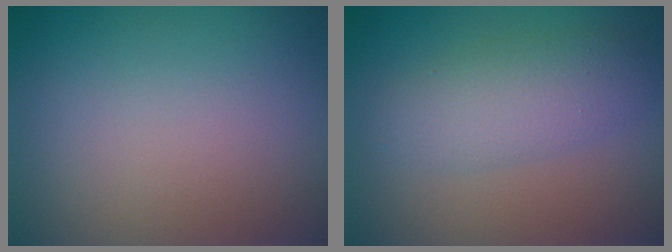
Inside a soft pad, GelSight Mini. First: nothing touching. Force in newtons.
{"total": 3.8, "press": 3.8, "slide": 0.1}